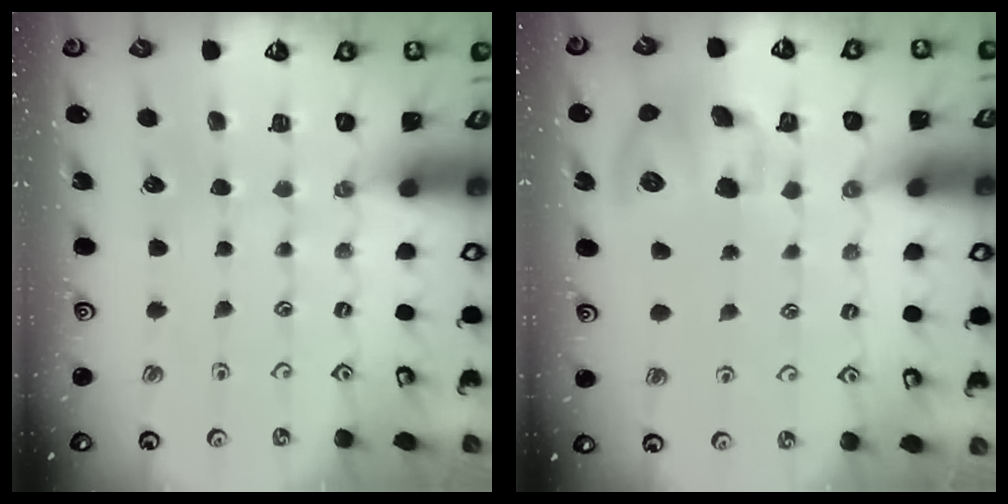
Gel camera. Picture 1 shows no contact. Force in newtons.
{"total": 11.3, "press": 11.1, "slide": 2.3}